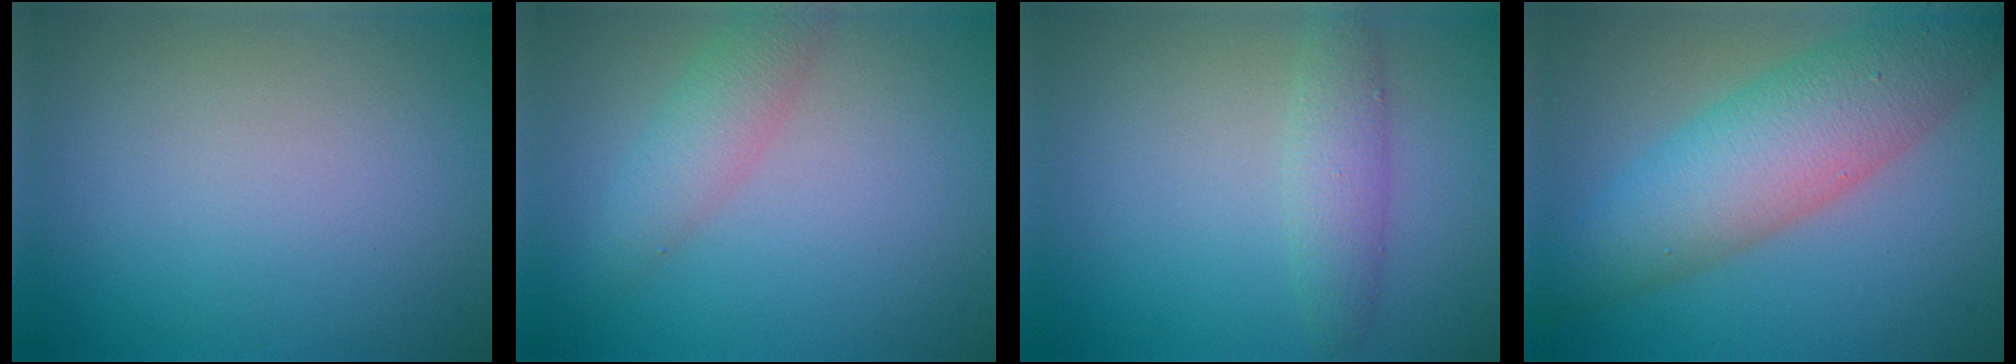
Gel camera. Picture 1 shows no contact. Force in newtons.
{"total": 3.0, "press": 3.0, "slide": 0.1}
{"total": 2.4, "press": 2.4, "slide": 0.2}
{"total": 8.2, "press": 8.2, "slide": 0.1}